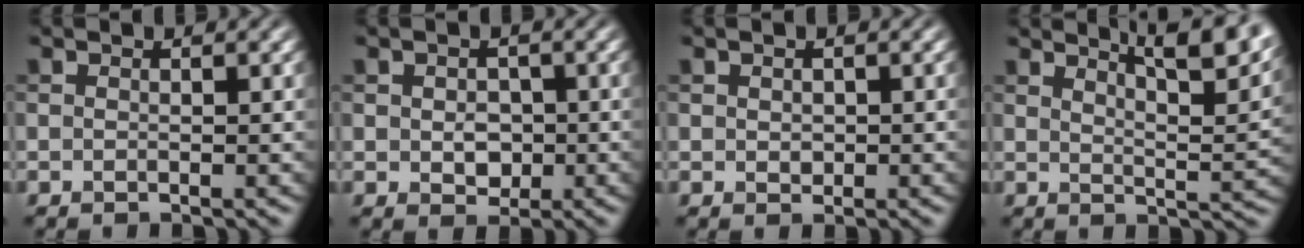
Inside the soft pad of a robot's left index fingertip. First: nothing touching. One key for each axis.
{"total": 1.9, "fx": -0.4, "fy": 1.5, "fz": 1.1, "tx": -0.025, "ty": -0.002, "tz": -0.006}
{"total": 0.6, "fx": -0.1, "fy": 0.6, "fz": 0.2, "tx": -0.009, "ty": 0.000, "tz": 0.002}
{"total": 8.4, "fx": 6.1, "fy": 2.1, "fz": 5.4, "tx": -0.050, "ty": 0.017, "tz": 0.061}